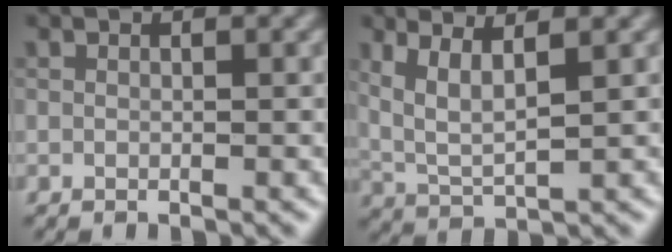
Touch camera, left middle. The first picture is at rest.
{"total": 3.9, "force": [1.8, 1.2, 3.3], "torque": [-0.073, -0.004, 0.041]}